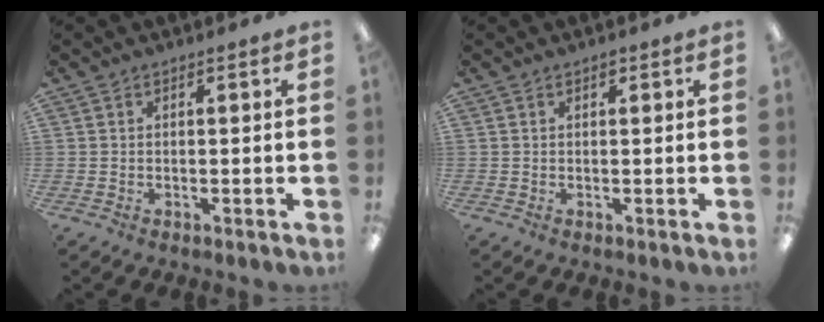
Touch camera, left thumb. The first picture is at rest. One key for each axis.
{"total": 1.0, "fx": 0.7, "fy": 0.6, "fz": 0.5, "tx": -0.004, "ty": -0.002, "tz": 0.010}